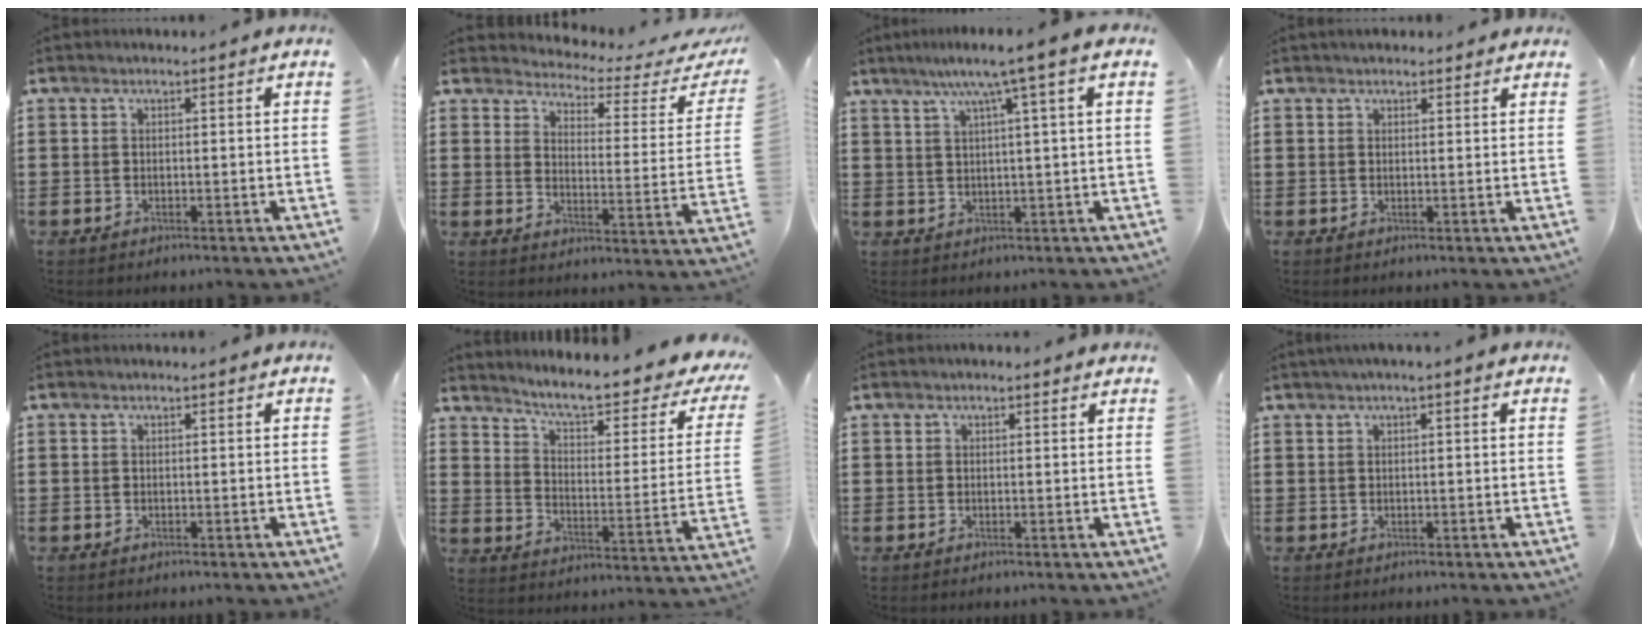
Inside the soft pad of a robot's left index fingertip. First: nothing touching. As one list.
[{"total": 2.9, "force": [2.7, 0.4, 0.9], "torque": [-0.038, -0.025, 0.037]}, {"total": 6.0, "force": [2.8, -0.5, 5.2], "torque": [-0.109, 0.003, 0.040]}, {"total": 1.5, "force": [1.4, 0.6, 0.3], "torque": [-0.008, 0.006, 0.026]}, {"total": 0.0}, {"total": 6.9, "force": [5.4, 0.3, 4.3], "torque": [-0.097, -0.043, 0.081]}, {"total": 0.7, "force": [0.5, 0.3, 0.3], "torque": [-0.006, 0.004, 0.010]}, {"total": 1.1, "force": [0.5, 0.0, 1.0], "torque": [-0.018, 0.001, 0.008]}]